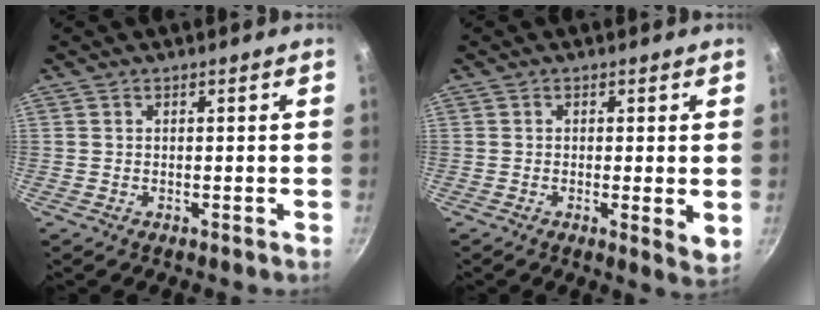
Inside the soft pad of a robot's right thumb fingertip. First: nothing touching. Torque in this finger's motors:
{"motor_torque": [-0.15, 0.15, 0.00, 0.55, -0.02]}